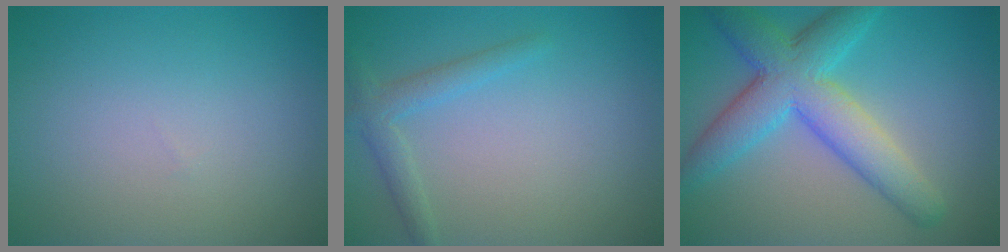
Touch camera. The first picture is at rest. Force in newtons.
{"total": 2.1, "press": 2.1, "slide": 0.1}
{"total": 7.4, "press": 7.4, "slide": 0.4}